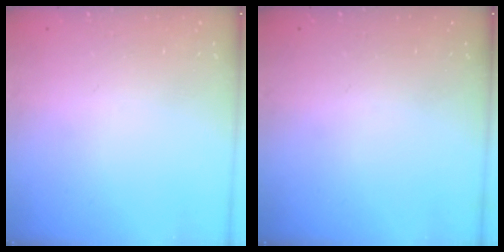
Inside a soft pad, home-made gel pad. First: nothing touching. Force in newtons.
{"total": 0.0}